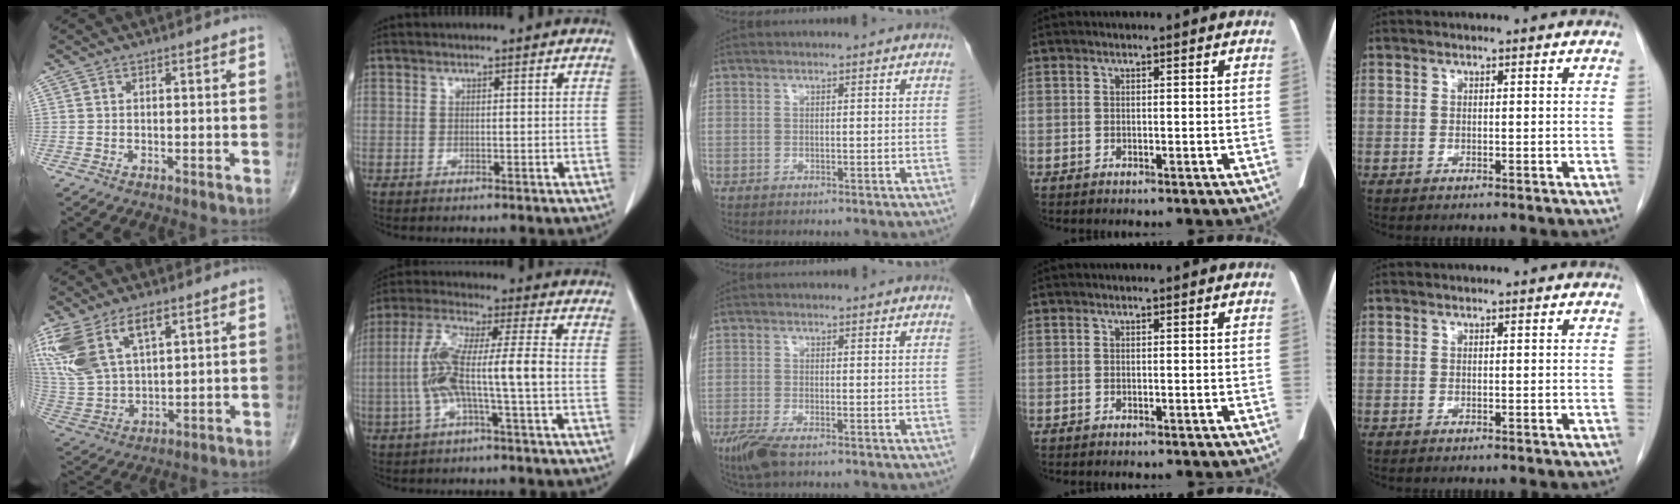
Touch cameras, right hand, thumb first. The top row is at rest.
{"thumb": {"total": 16.7, "force": [8.3, 8.3, 11.9], "torque": [-0.260, -0.019, 0.171]}, "index": {"total": 10.4, "force": [-1.6, 0.5, 10.3], "torque": [-0.209, 0.025, -0.035]}, "middle": {"total": 4.2, "force": [-2.7, 0.9, 3.0], "torque": [-0.067, -0.012, -0.050]}}